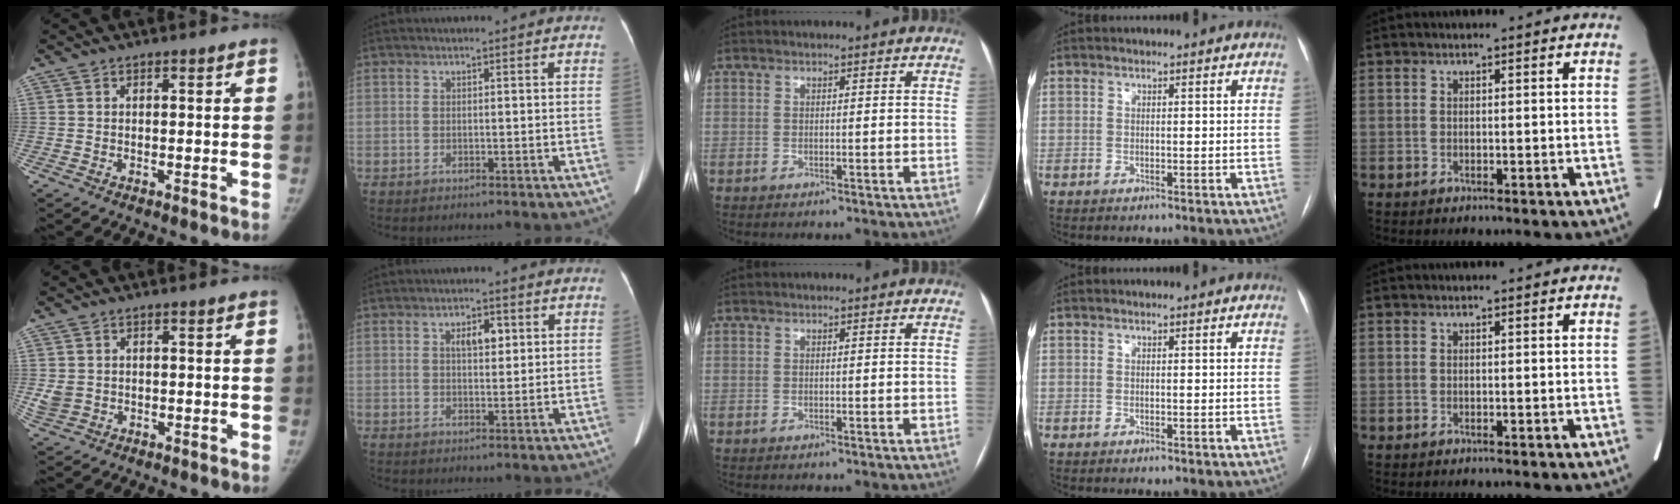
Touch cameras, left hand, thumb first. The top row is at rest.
{"thumb": {"total": 2.9, "force": [0.0, 2.5, 1.3], "torque": [-0.026, 0.002, 0.005]}, "index": {"total": 3.5, "force": [1.2, 1.5, 2.9], "torque": [-0.052, 0.006, 0.020]}}